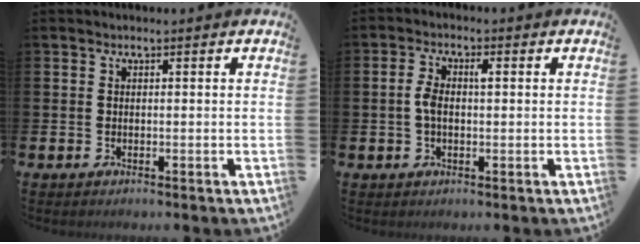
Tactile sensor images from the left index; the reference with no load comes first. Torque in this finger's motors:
{"motor_torque": [0.46, 0.37, 0.53, 0.07]}